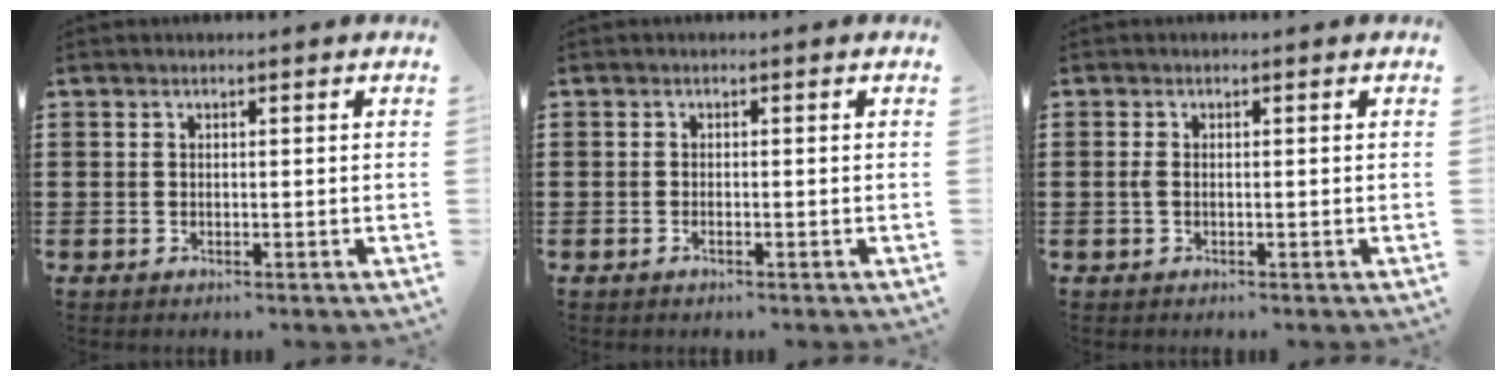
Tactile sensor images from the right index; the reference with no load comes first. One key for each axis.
{"total": 0.6, "fx": -0.4, "fy": 0.1, "fz": 0.4, "tx": -0.010, "ty": -0.004, "tz": -0.006}
{"total": 1.1, "fx": -0.2, "fy": 0.4, "fz": 1.0, "tx": -0.027, "ty": -0.002, "tz": -0.007}